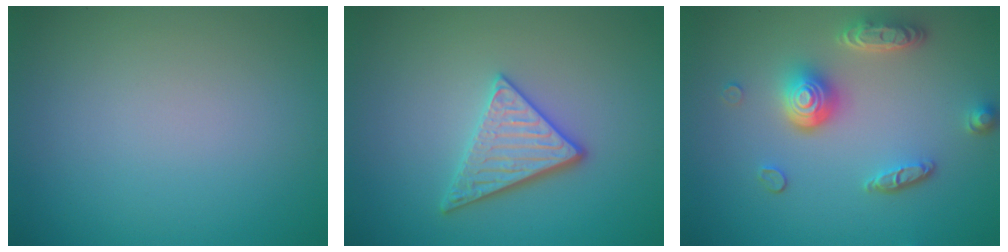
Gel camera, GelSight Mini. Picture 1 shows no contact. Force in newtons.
{"total": 3.3, "press": 3.0, "slide": 1.5}
{"total": 4.9, "press": 3.7, "slide": 3.2}